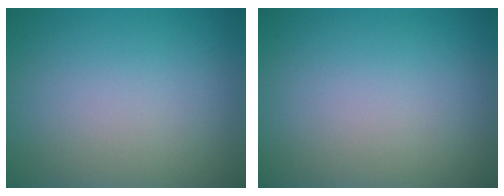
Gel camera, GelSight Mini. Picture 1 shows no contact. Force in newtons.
{"total": 0.0}